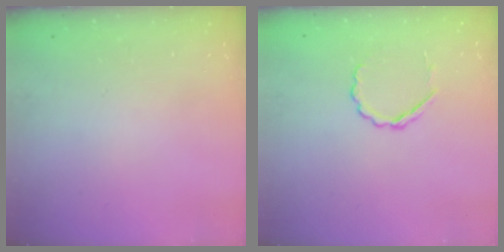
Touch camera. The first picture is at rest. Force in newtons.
{"total": 4.1, "press": 3.8, "slide": 1.4}